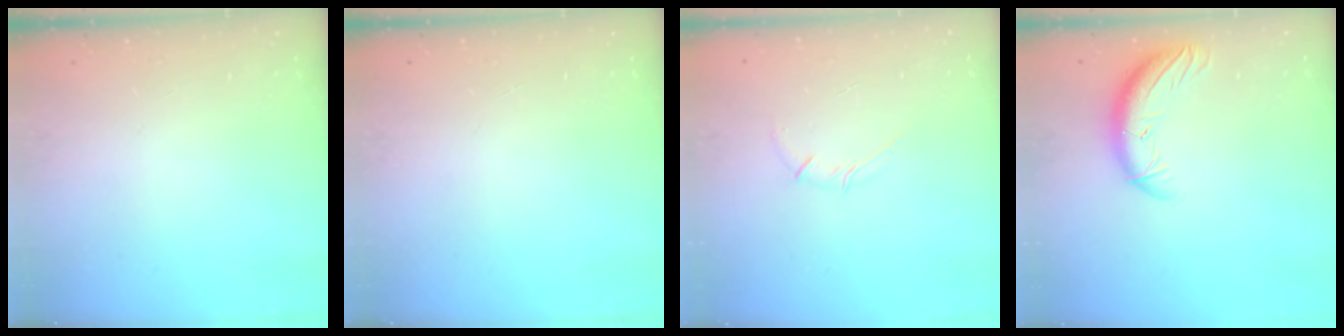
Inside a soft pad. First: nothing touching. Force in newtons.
{"total": 0.0}
{"total": 4.0, "press": 3.8, "slide": 1.1}
{"total": 10.5, "press": 10.2, "slide": 2.4}